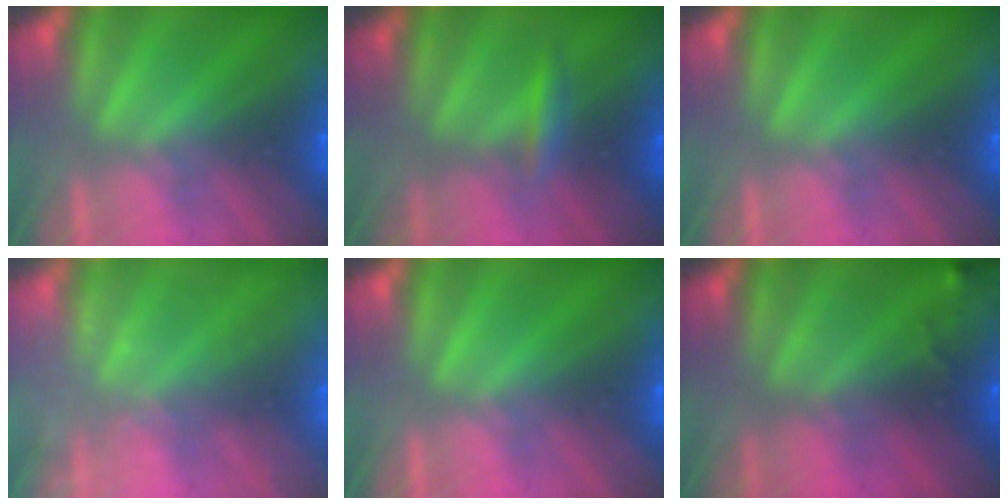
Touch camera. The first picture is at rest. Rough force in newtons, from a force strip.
{"total": 2.4}
{"total": 0.0}
{"total": 2.4}
{"total": 0.0}
{"total": 6.1}